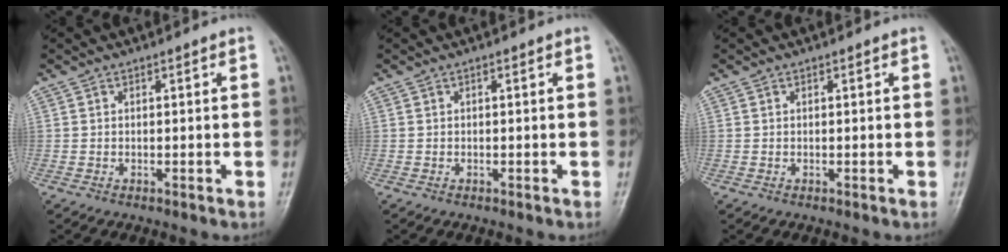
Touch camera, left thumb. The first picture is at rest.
{"total": 0.0}
{"total": 0.0}